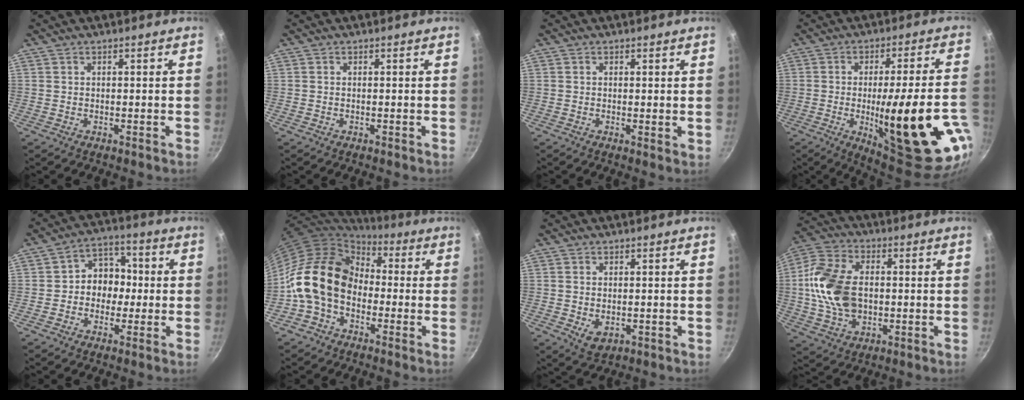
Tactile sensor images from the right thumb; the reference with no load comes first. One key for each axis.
{"total": 0.0}
{"total": 1.2, "fx": 0.3, "fy": 0.4, "fz": 1.1, "tx": -0.017, "ty": -0.006, "tz": 0.002}
{"total": 25.9, "fx": -7.7, "fy": 6.3, "fz": 24.0, "tx": -0.303, "ty": 0.003, "tz": -0.092}
{"total": 8.4, "fx": -0.5, "fy": 7.1, "fz": 4.5, "tx": -0.010, "ty": 0.026, "tz": -0.021}
{"total": 16.0, "fx": -2.3, "fy": 12.2, "fz": 10.1, "tx": -0.157, "ty": 0.044, "tz": -0.063}
{"total": 3.9, "fx": -0.5, "fy": 2.6, "fz": 2.9, "tx": -0.047, "ty": -0.010, "tz": -0.004}
{"total": 15.9, "fx": 0.0, "fy": 10.7, "fz": 11.7, "tx": -0.216, "ty": 0.017, "tz": -0.008}